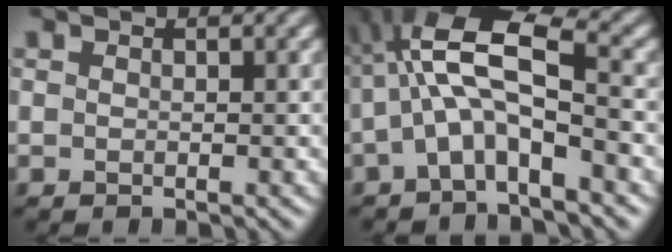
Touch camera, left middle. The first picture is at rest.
{"total": 7.7, "force": [-0.5, 2.6, 7.2], "torque": [-0.134, 0.028, -0.029]}